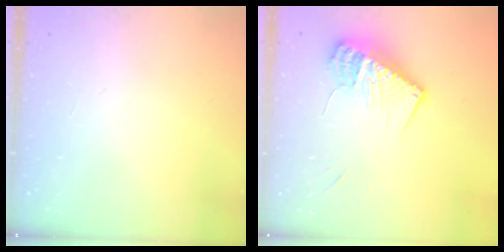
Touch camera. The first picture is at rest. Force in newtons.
{"total": 13.9, "press": 13.8, "slide": 1.4}